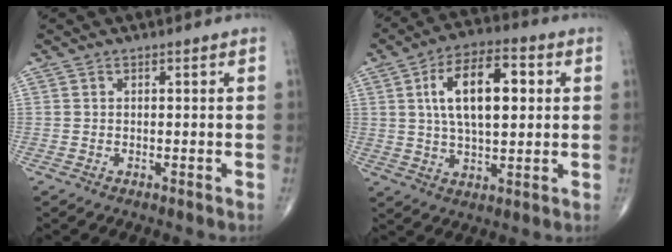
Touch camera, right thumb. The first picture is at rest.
{"total": 14.7, "force": [3.1, 7.0, 12.6], "torque": [-0.199, 0.007, 0.052]}